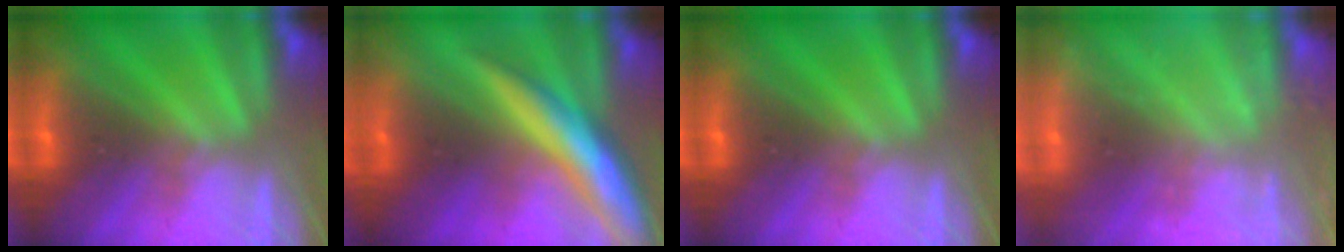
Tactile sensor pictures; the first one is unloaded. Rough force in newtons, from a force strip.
{"total": 7.8}
{"total": 0.0}
{"total": 2.4}